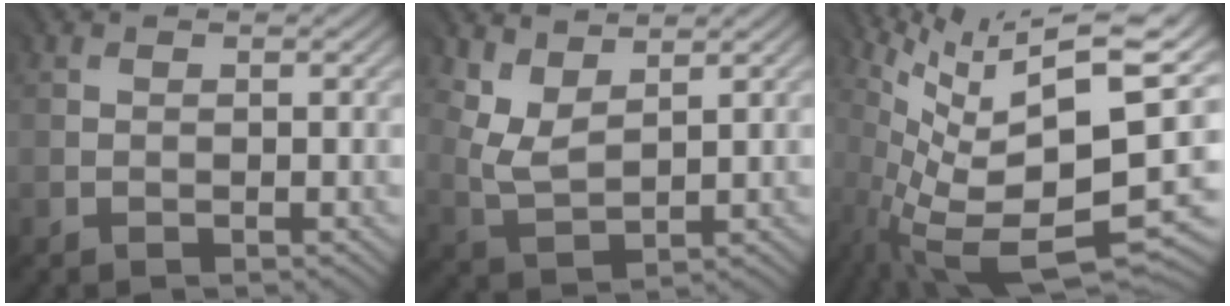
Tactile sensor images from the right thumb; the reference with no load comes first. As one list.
[{"total": 3.7, "force": [3.0, 1.4, 1.6], "torque": [-0.048, -0.005, 0.070]}, {"total": 14.7, "force": [-0.9, 3.8, 14.2], "torque": [-0.237, 0.000, 0.011]}]